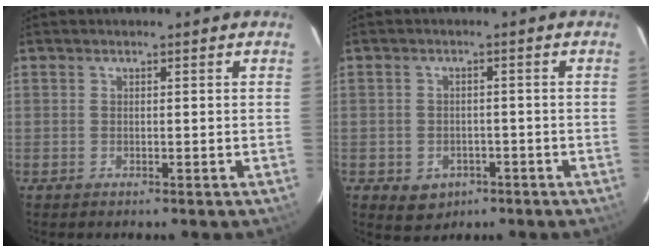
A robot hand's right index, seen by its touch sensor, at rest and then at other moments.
{"total": 5.1, "force": [-2.3, 4.3, 1.5], "torque": [-0.039, 0.005, -0.019]}